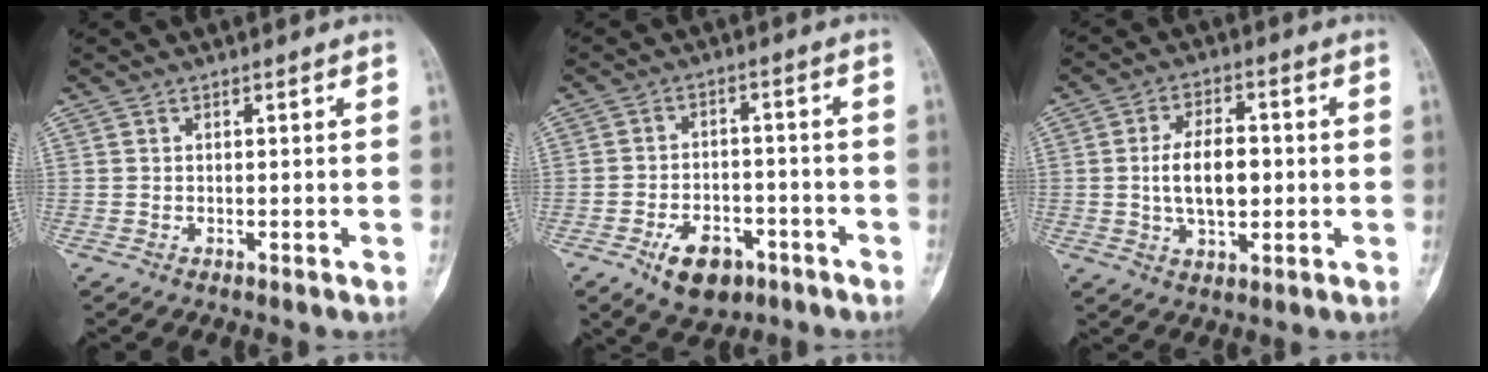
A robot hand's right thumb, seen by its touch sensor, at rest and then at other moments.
{"total": 9.3, "force": [-4.9, 5.6, 5.5], "torque": [-0.068, 0.029, -0.072]}
{"total": 9.7, "force": [-0.2, 5.4, 8.0], "torque": [-0.128, 0.007, -0.002]}